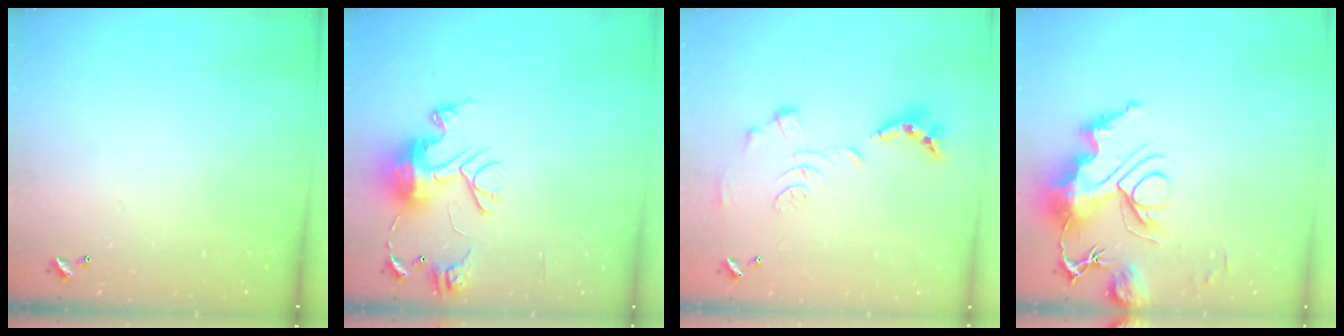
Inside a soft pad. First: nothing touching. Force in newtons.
{"total": 12.0, "press": 11.9, "slide": 1.2}
{"total": 1.2, "press": 0.4, "slide": 1.1}
{"total": 13.8, "press": 13.7, "slide": 0.8}